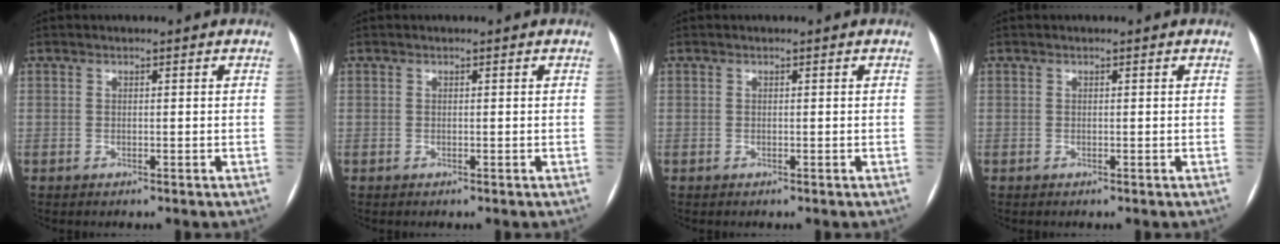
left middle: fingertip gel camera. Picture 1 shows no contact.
{"total": 0.0}
{"total": 0.0}
{"total": 0.0}